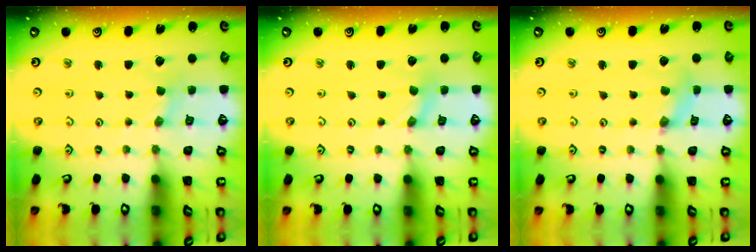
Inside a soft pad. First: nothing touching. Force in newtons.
{"total": 0.7, "press": 0.7, "slide": 0.2}
{"total": 2.4, "press": 2.4, "slide": 0.3}